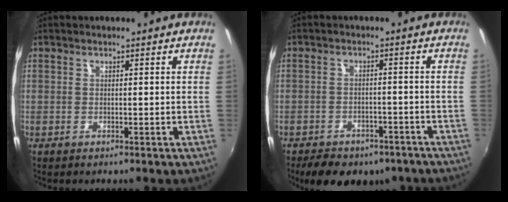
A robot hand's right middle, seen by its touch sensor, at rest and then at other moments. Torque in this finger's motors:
{"motor_torque": [1.09, -1.05, 0.14, 0.06]}